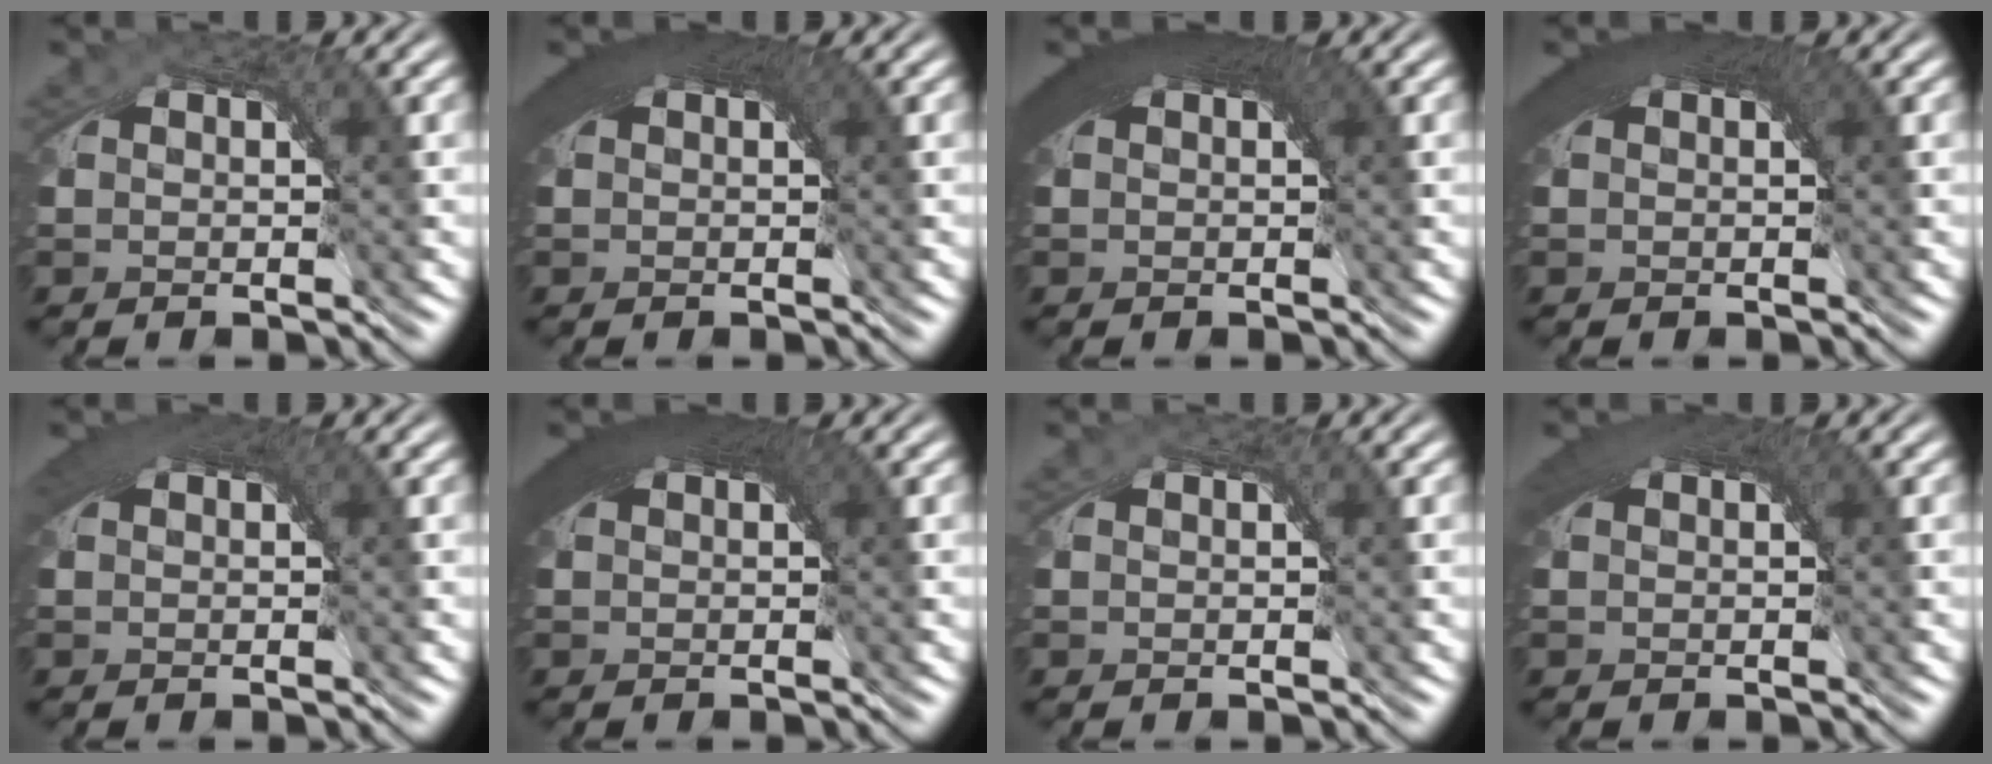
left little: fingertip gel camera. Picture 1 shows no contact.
{"total": 5.5, "force": [1.8, 1.9, 4.8], "torque": [-0.057, 0.015, 0.021]}
{"total": 6.6, "force": [2.1, 2.4, 5.8], "torque": [-0.070, 0.018, 0.023]}
{"total": 5.7, "force": [1.9, 2.0, 5.0], "torque": [-0.058, 0.017, 0.021]}
{"total": 2.9, "force": [0.9, 1.0, 2.6], "torque": [-0.030, 0.003, 0.012]}
{"total": 6.2, "force": [1.8, 2.2, 5.5], "torque": [-0.066, 0.016, 0.020]}
{"total": 0.0}
{"total": 3.5, "force": [1.0, 1.2, 3.1], "torque": [-0.038, 0.005, 0.013]}